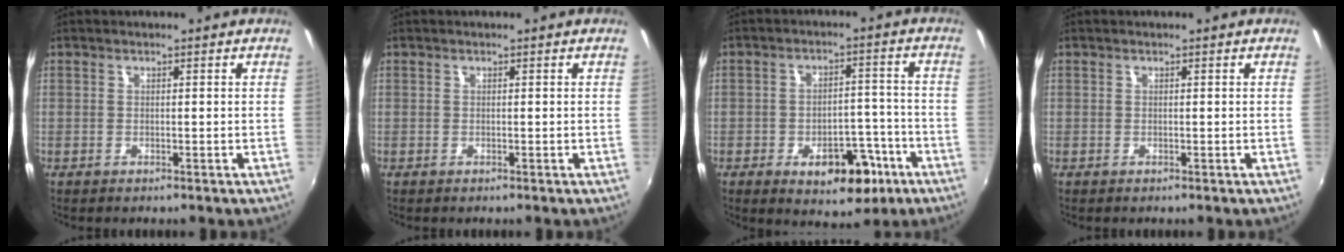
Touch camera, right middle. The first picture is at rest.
{"total": 0.0}
{"total": 10.2, "force": [-5.4, 5.3, 6.8], "torque": [-0.093, 0.011, -0.061]}
{"total": 0.0}